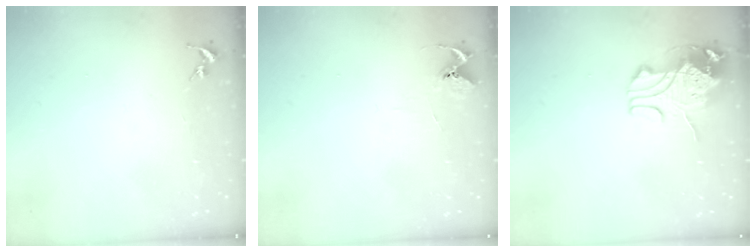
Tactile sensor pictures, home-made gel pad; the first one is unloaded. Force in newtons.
{"total": 5.2, "press": 5.2, "slide": 0.4}
{"total": 11.6, "press": 11.5, "slide": 1.5}